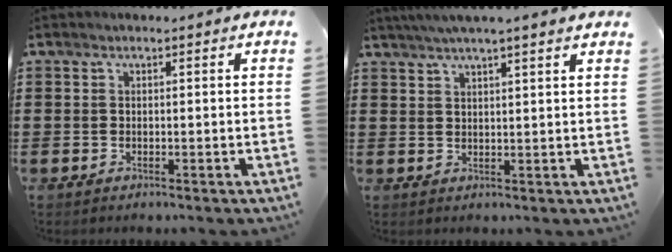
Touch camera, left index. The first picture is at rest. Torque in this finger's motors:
{"motor_torque": [1.49, -0.65, 1.05, 0.21]}